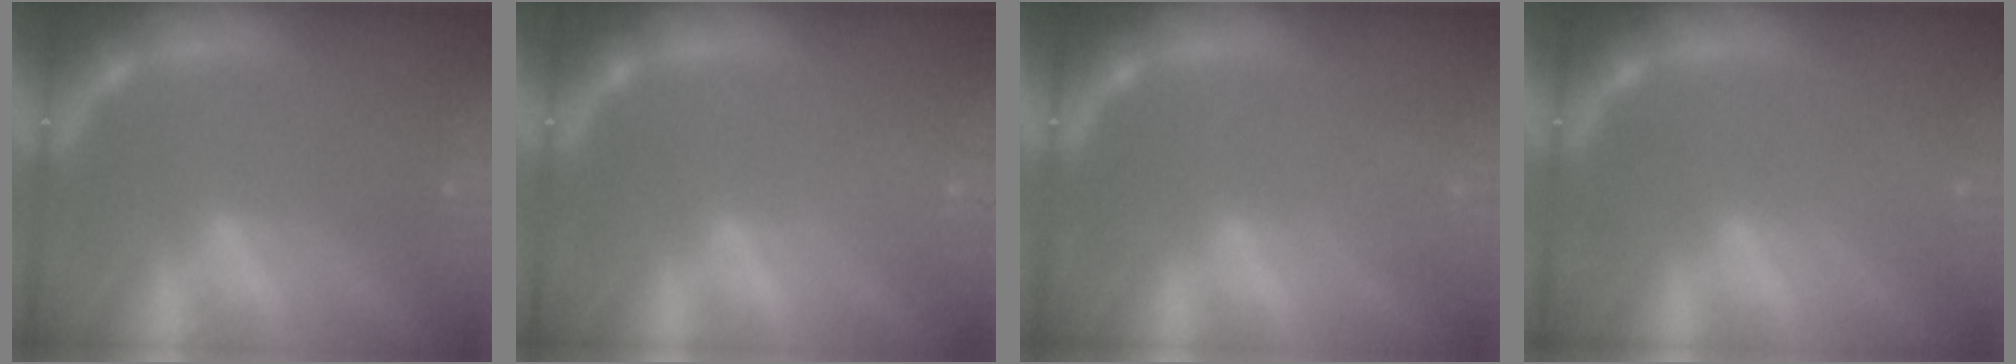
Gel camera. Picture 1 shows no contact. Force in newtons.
{"total": 3.0}
{"total": 2.4}
{"total": 1.9}